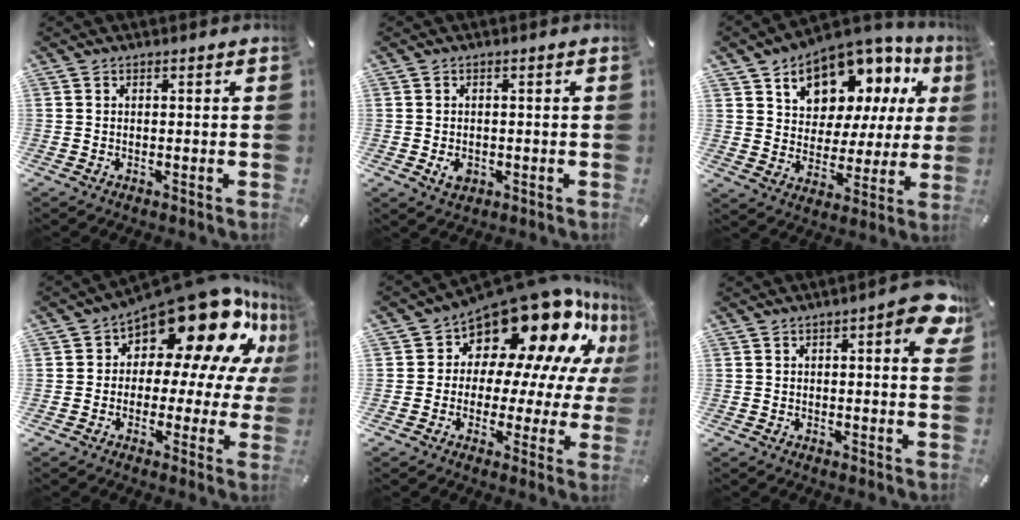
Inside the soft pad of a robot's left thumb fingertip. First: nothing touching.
{"total": 2.8, "force": [-0.7, 2.2, 1.6], "torque": [-0.028, -0.003, -0.016]}
{"total": 11.9, "force": [8.2, 7.8, 3.8], "torque": [-0.071, -0.067, 0.146]}
{"total": 20.5, "force": [12.3, 9.7, 13.3], "torque": [-0.191, -0.096, 0.209]}
{"total": 19.9, "force": [14.2, 9.7, 10.1], "torque": [-0.141, -0.126, 0.246]}
{"total": 8.2, "force": [3.1, 2.5, 7.1], "torque": [-0.095, -0.010, 0.048]}